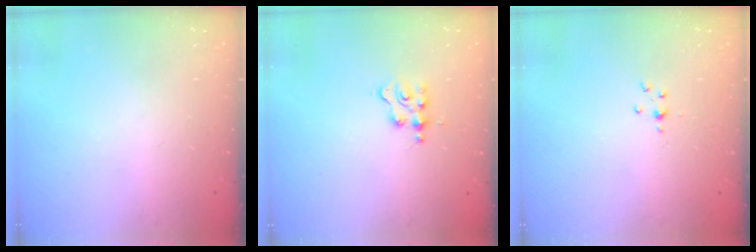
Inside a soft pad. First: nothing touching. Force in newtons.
{"total": 2.1, "press": 2.1, "slide": 0.3}
{"total": 2.9, "press": 2.9, "slide": 0.4}